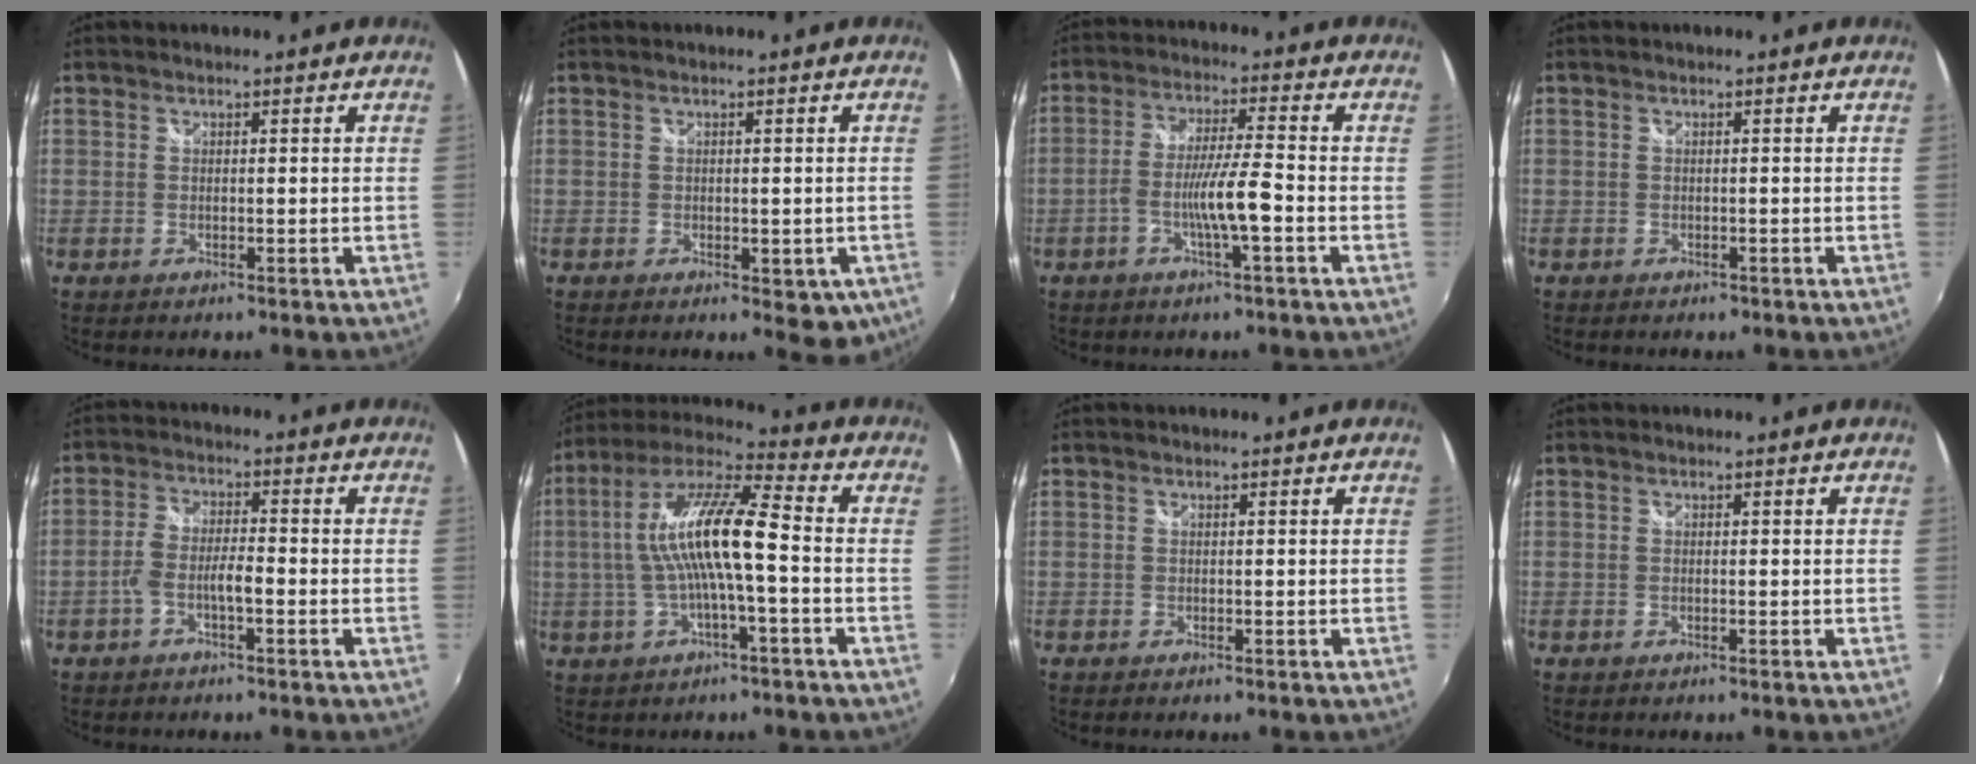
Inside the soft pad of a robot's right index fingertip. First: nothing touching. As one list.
[{"total": 5.1, "force": [-1.9, 3.0, 3.6], "torque": [-0.050, -0.012, -0.019]}, {"total": 7.3, "force": [-2.9, -0.1, 6.8], "torque": [-0.129, -0.001, -0.052]}, {"total": 1.1, "force": [-0.6, 0.9, 0.1], "torque": [-0.004, 0.001, -0.008]}, {"total": 4.5, "force": [-2.1, 1.1, 3.8], "torque": [-0.087, 0.008, -0.041]}, {"total": 13.8, "force": [-0.9, 2.0, 13.6], "torque": [-0.257, 0.015, -0.017]}, {"total": 0.0}, {"total": 0.0}]